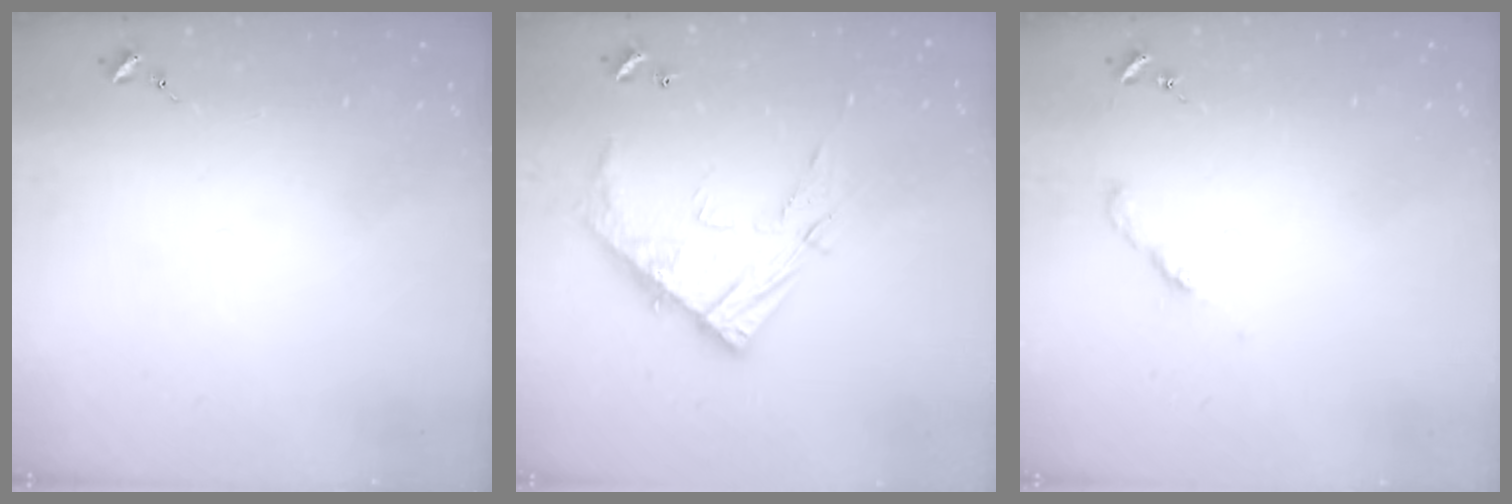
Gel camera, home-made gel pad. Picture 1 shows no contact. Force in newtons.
{"total": 13.7, "press": 13.6, "slide": 1.0}
{"total": 2.6, "press": 2.6, "slide": 0.3}